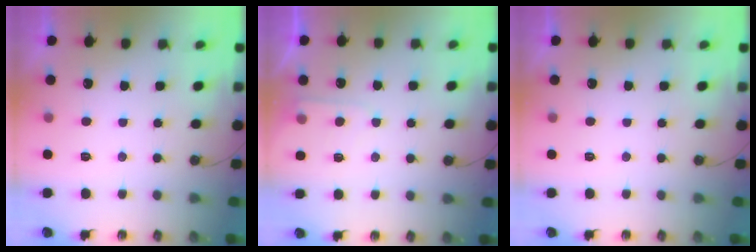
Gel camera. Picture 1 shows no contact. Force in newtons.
{"total": 5.1, "press": 5.1, "slide": 0.6}
{"total": 0.0}